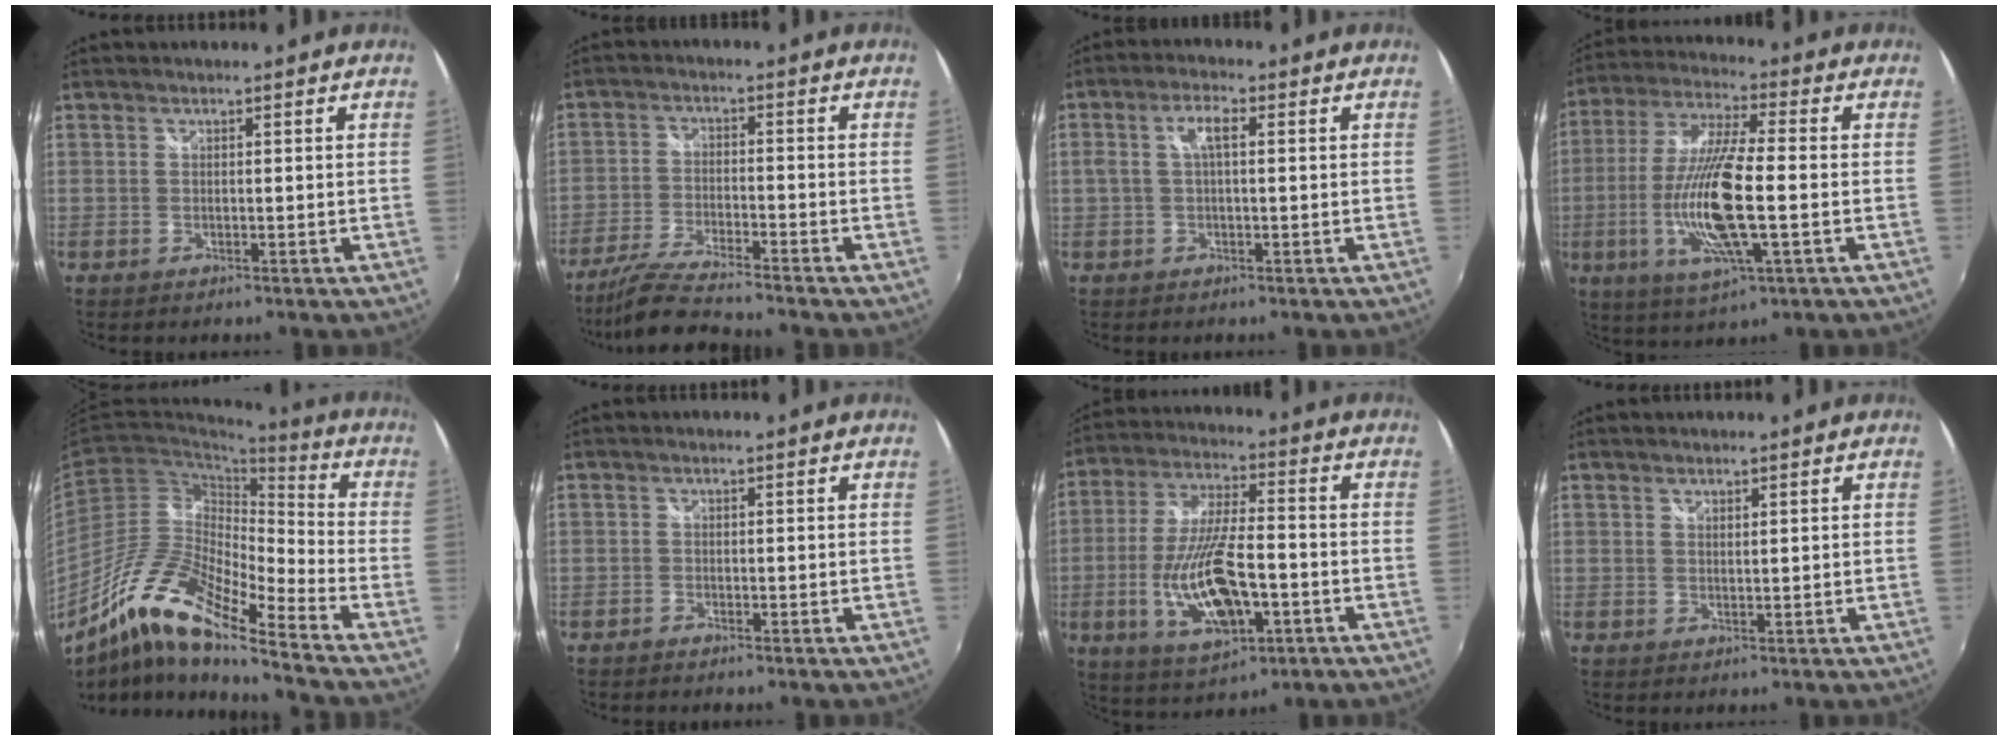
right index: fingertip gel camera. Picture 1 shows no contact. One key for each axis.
{"total": 9.2, "fx": -8.3, "fy": 0.0, "fz": 3.9, "tx": -0.095, "ty": -0.014, "tz": -0.158}
{"total": 4.1, "fx": 0.6, "fy": 1.3, "fz": 3.8, "tx": -0.075, "ty": 0.010, "tz": 0.013}
{"total": 16.8, "fx": -3.5, "fy": 3.3, "fz": 16.1, "tx": -0.323, "ty": -0.017, "tz": -0.064}
{"total": 15.3, "fx": -10.8, "fy": 2.2, "fz": 10.6, "tx": -0.193, "ty": -0.003, "tz": -0.221}
{"total": 0.9, "fx": -0.8, "fy": 0.2, "fz": 0.0, "tx": -0.004, "ty": -0.003, "tz": -0.018}
{"total": 16.6, "fx": -4.9, "fy": 6.2, "fz": 14.6, "tx": -0.303, "ty": -0.015, "tz": -0.079}
{"total": 0.8, "fx": 0.7, "fy": 0.1, "fz": 0.4, "tx": -0.005, "ty": 0.000, "tz": 0.012}